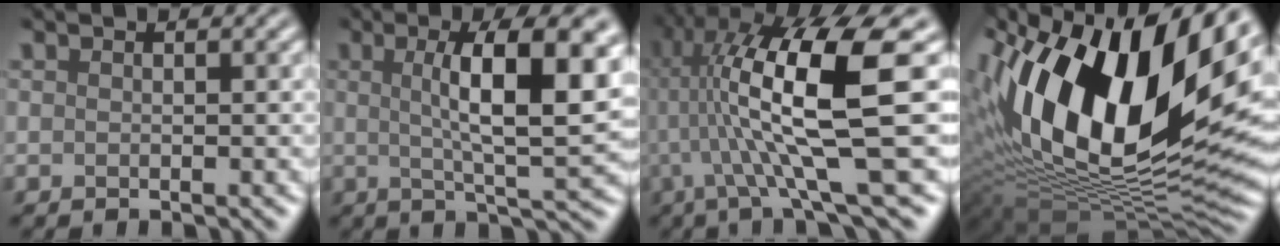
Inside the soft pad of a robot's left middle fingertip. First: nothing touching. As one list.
[{"total": 9.6, "force": [2.0, 2.0, 9.2], "torque": [-0.119, 0.014, 0.041]}, {"total": 12.9, "force": [1.4, 1.9, 12.7], "torque": [-0.223, 0.020, 0.052]}, {"total": 18.1, "force": [4.6, 9.2, 14.9], "torque": [-0.289, 0.023, 0.086]}]